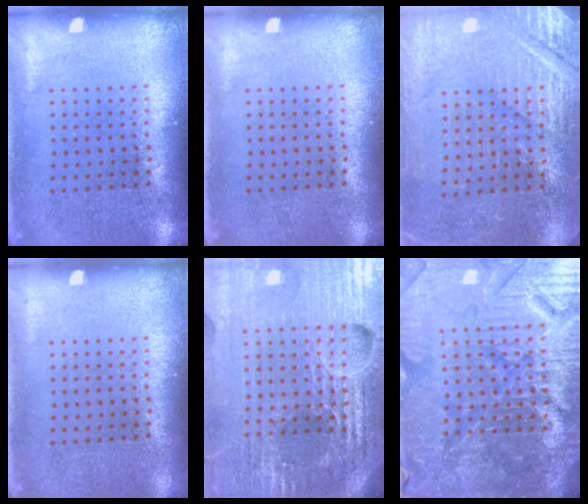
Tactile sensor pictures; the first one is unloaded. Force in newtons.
{"total": 0.0}
{"total": 3.0, "press": 3.0, "slide": 0.3}
{"total": 0.0}
{"total": 6.3, "press": 5.5, "slide": 2.9}
{"total": 6.5, "press": 5.9, "slide": 2.8}